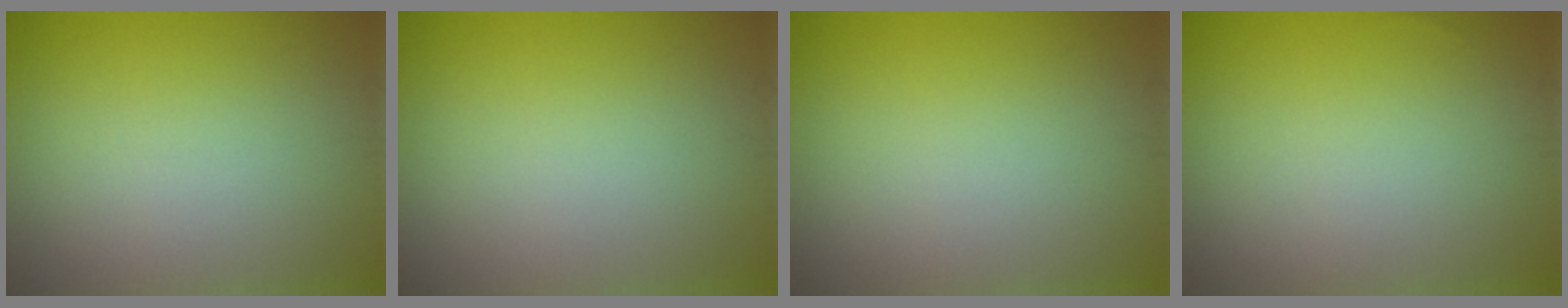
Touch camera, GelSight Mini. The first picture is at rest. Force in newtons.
{"total": 0.0}
{"total": 0.0}
{"total": 0.0}